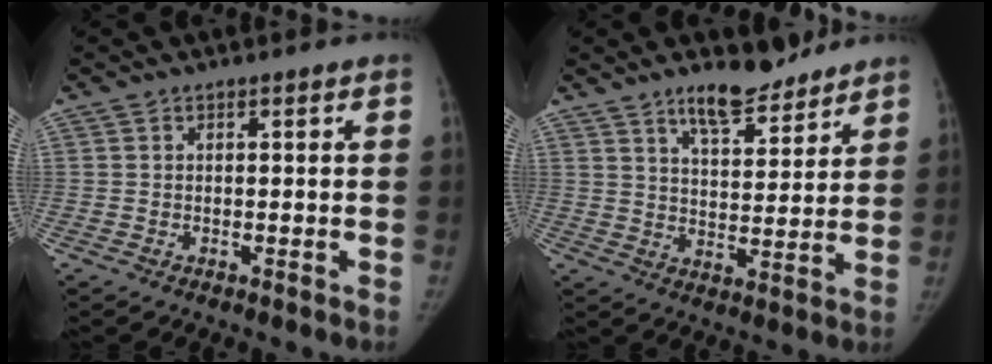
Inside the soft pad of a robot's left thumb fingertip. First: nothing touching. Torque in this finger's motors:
{"motor_torque": [0.03, 0.04, 0.06, 0.10, 0.02]}